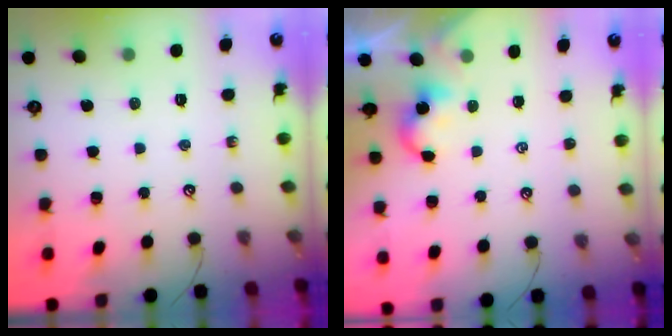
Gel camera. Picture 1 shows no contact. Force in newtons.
{"total": 1.6, "press": 1.5, "slide": 0.2}